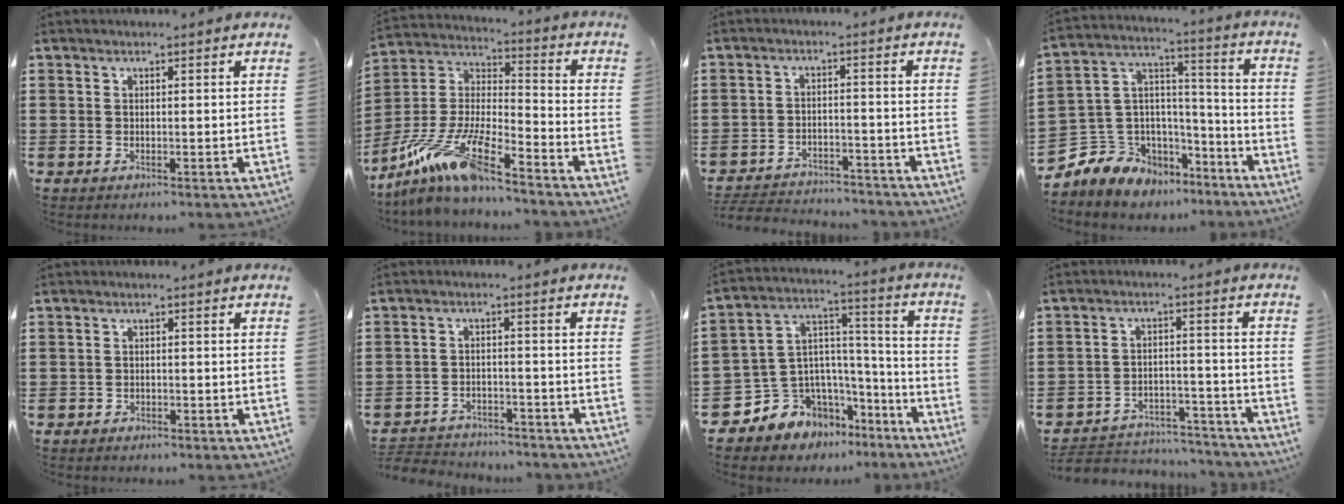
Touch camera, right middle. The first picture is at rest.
{"total": 13.1, "force": [-10.1, 1.4, 8.3], "torque": [-0.182, 0.005, -0.200]}
{"total": 3.7, "force": [-3.7, 0.5, 0.4], "torque": [-0.016, 0.003, -0.081]}
{"total": 7.3, "force": [-5.1, 5.1, -0.8], "torque": [-0.024, -0.015, -0.097]}
{"total": 0.9, "force": [-0.7, 0.5, 0.0], "torque": [-0.003, 0.002, -0.018]}
{"total": 3.1, "force": [-3.1, 0.7, 0.0], "torque": [-0.007, 0.003, -0.068]}
{"total": 7.5, "force": [-5.0, 5.6, -0.6], "torque": [-0.028, -0.016, -0.093]}
{"total": 4.9, "force": [-4.7, 1.0, 0.6], "torque": [-0.017, 0.008, -0.099]}